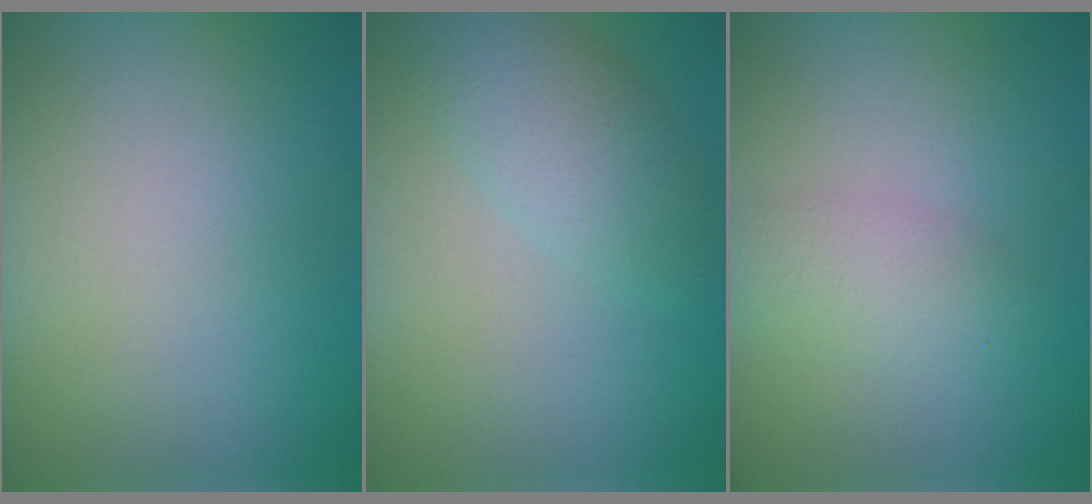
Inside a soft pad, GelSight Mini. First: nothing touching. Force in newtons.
{"total": 3.3, "press": 3.3, "slide": 0.1}
{"total": 2.4, "press": 2.4, "slide": 0.1}